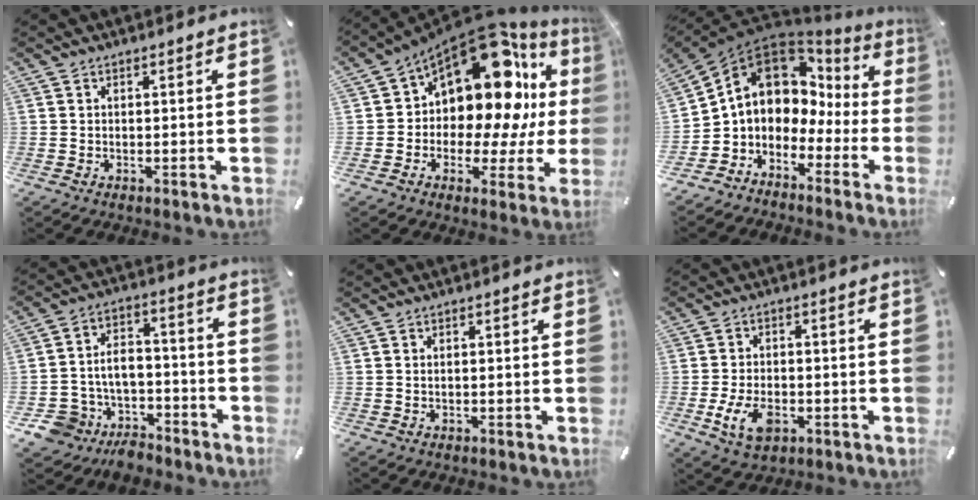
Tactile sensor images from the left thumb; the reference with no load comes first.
{"total": 18.7, "force": [7.7, 10.7, 13.3], "torque": [-0.215, -0.077, 0.121]}
{"total": 10.1, "force": [2.5, 8.2, 5.3], "torque": [-0.109, -0.020, 0.039]}
{"total": 9.3, "force": [-5.4, 7.3, 1.8], "torque": [-0.041, 0.028, -0.095]}
{"total": 0.7, "force": [0.0, 0.3, 0.6], "torque": [-0.012, 0.001, -0.002]}
{"total": 7.6, "force": [-2.5, 4.9, 5.3], "torque": [-0.109, 0.004, -0.046]}